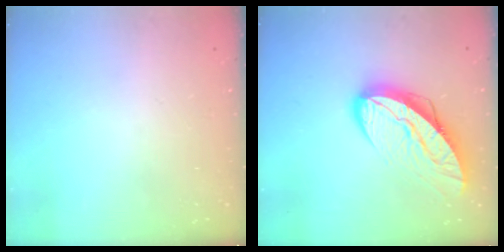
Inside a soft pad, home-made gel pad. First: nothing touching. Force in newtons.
{"total": 14.8, "press": 14.8, "slide": 1.3}